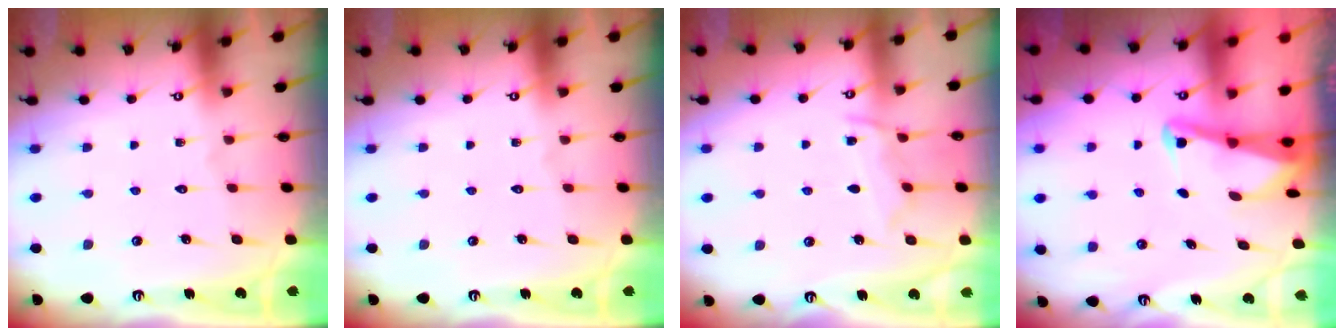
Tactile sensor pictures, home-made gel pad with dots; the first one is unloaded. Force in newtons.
{"total": 0.0}
{"total": 7.5, "press": 7.5, "slide": 0.6}
{"total": 2.0, "press": 2.0, "slide": 0.3}